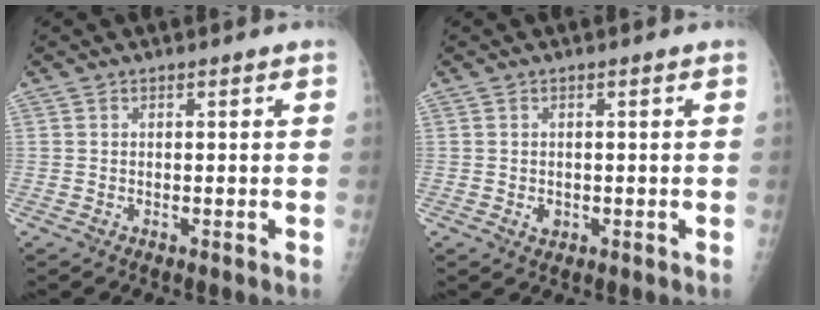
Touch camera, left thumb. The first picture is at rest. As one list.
[{"total": 1.4, "force": [0.1, 1.0, 1.0], "torque": [-0.010, -0.001, 0.007]}]